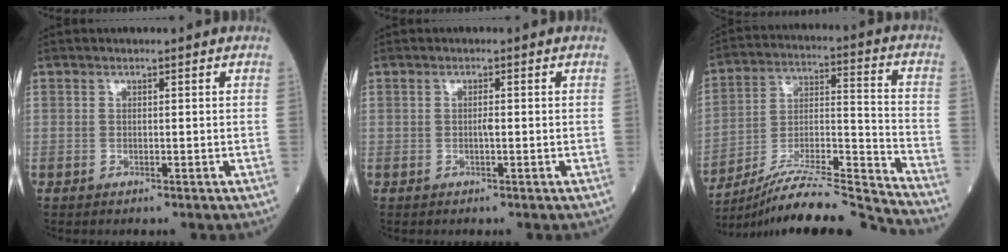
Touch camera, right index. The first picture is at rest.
{"total": 0.9, "force": [-0.2, 0.1, 0.9], "torque": [-0.017, 0.000, -0.003]}
{"total": 19.4, "force": [-18.2, -1.6, 6.8], "torque": [-0.131, -0.001, -0.311]}